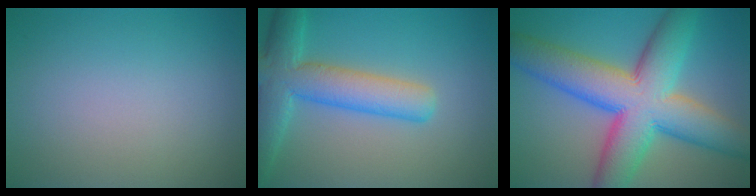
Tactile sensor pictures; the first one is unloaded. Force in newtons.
{"total": 6.9, "press": 6.9, "slide": 0.4}
{"total": 12.5, "press": 12.5, "slide": 0.3}